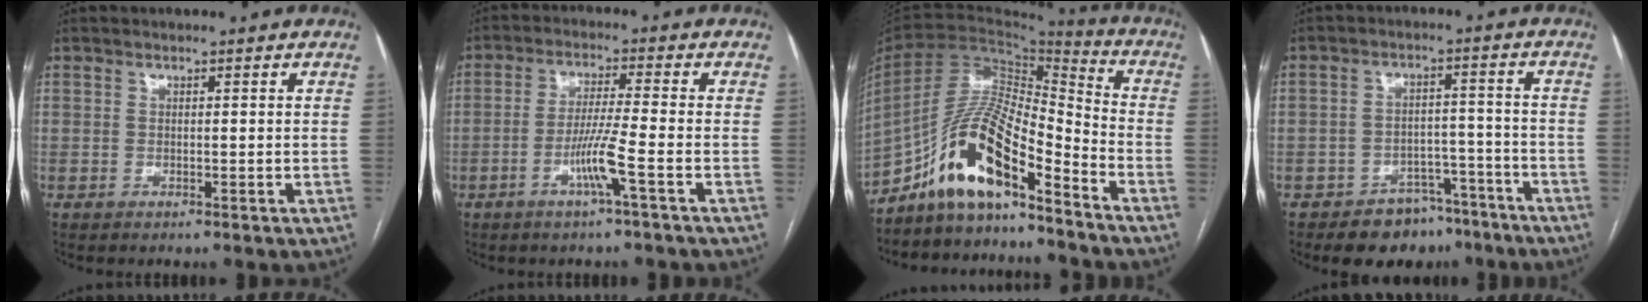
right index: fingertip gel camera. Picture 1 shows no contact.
{"total": 6.1, "force": [-2.5, -0.9, 5.5], "torque": [-0.107, -0.005, -0.049]}
{"total": 14.1, "force": [-10.0, 2.8, 9.6], "torque": [-0.178, 0.025, -0.177]}
{"total": 8.0, "force": [-6.1, 4.9, 1.8], "torque": [-0.003, 0.031, -0.085]}